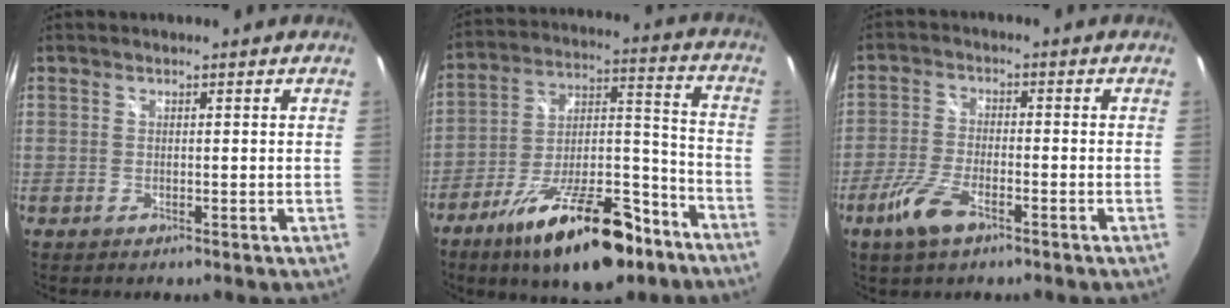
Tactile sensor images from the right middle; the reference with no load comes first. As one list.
[{"total": 22.3, "force": [-14.4, 8.0, 15.0], "torque": [-0.248, -0.001, -0.223]}, {"total": 6.6, "force": [-4.0, 2.4, 4.6], "torque": [-0.114, -0.007, -0.081]}]